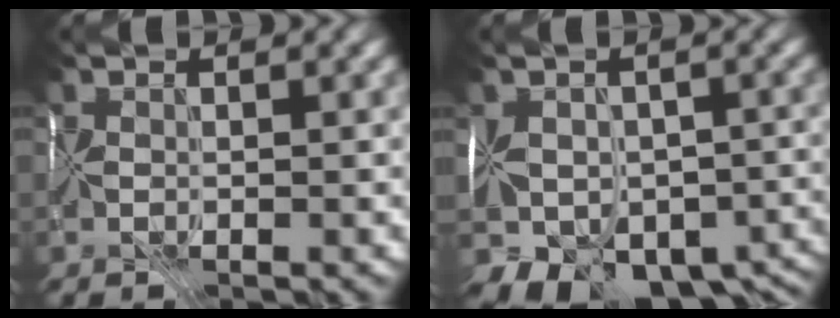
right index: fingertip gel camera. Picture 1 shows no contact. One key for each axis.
{"total": 10.0, "fx": -4.4, "fy": 7.0, "fz": 5.7, "tx": -0.080, "ty": -0.019, "tz": -0.064}